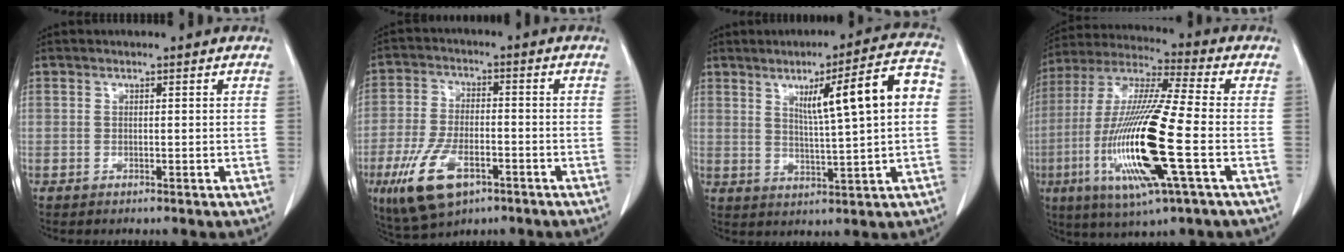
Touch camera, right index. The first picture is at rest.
{"total": 11.2, "force": [-5.6, 5.0, 8.3], "torque": [-0.176, -0.008, -0.095]}
{"total": 11.9, "force": [2.4, 0.4, 11.6], "torque": [-0.166, 0.017, 0.037]}
{"total": 19.7, "force": [-5.1, 1.2, 19.0], "torque": [-0.404, -0.023, -0.098]}